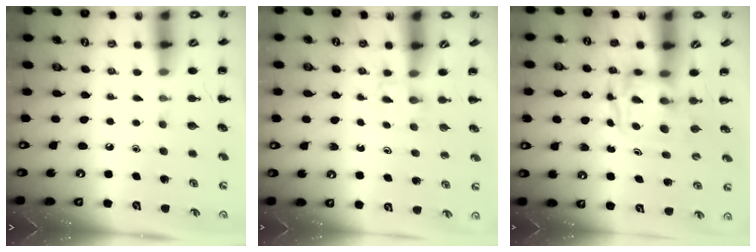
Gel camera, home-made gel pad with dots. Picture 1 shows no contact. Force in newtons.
{"total": 2.3, "press": 2.1, "slide": 0.8}
{"total": 4.0, "press": 3.9, "slide": 0.4}